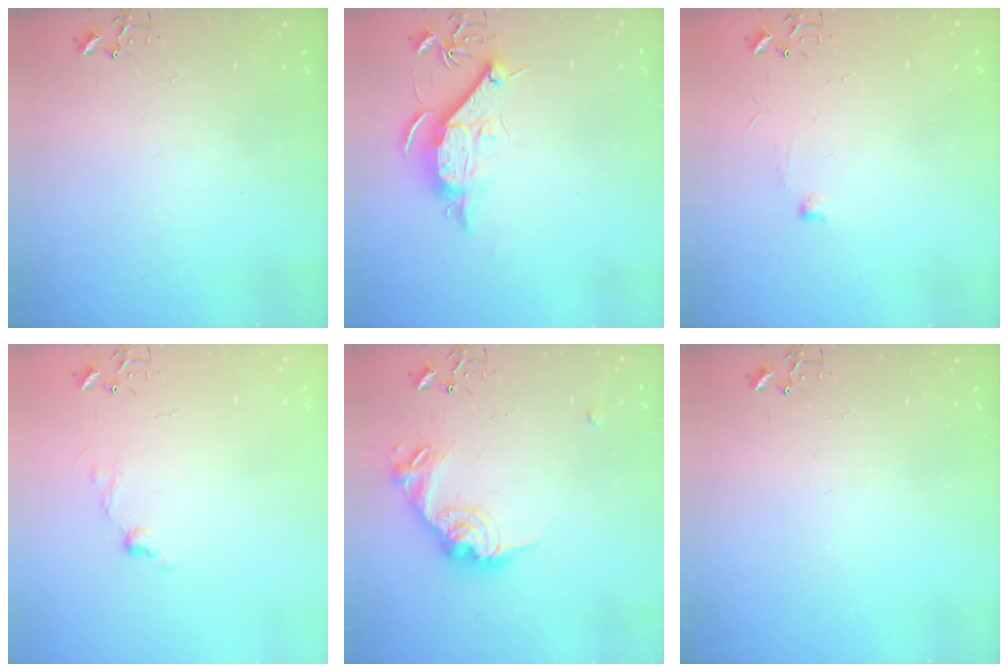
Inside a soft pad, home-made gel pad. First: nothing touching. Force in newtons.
{"total": 12.0, "press": 12.0, "slide": 0.6}
{"total": 4.4, "press": 4.3, "slide": 0.6}
{"total": 6.8, "press": 6.8, "slide": 0.7}
{"total": 16.7, "press": 16.7, "slide": 0.9}
{"total": 0.0}